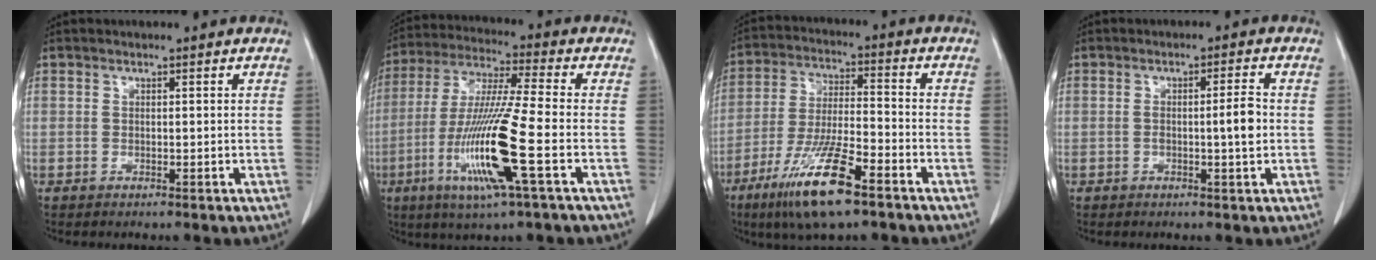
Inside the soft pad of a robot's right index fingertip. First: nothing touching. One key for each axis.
{"total": 15.6, "fx": -5.1, "fy": -0.4, "fz": 14.8, "tx": -0.306, "ty": -0.022, "tz": -0.101}
{"total": 13.3, "fx": -7.9, "fy": 1.7, "fz": 10.6, "tx": -0.212, "ty": -0.027, "tz": -0.143}
{"total": 3.7, "fx": -0.4, "fy": 0.1, "fz": 3.7, "tx": -0.060, "ty": 0.002, "tz": -0.007}